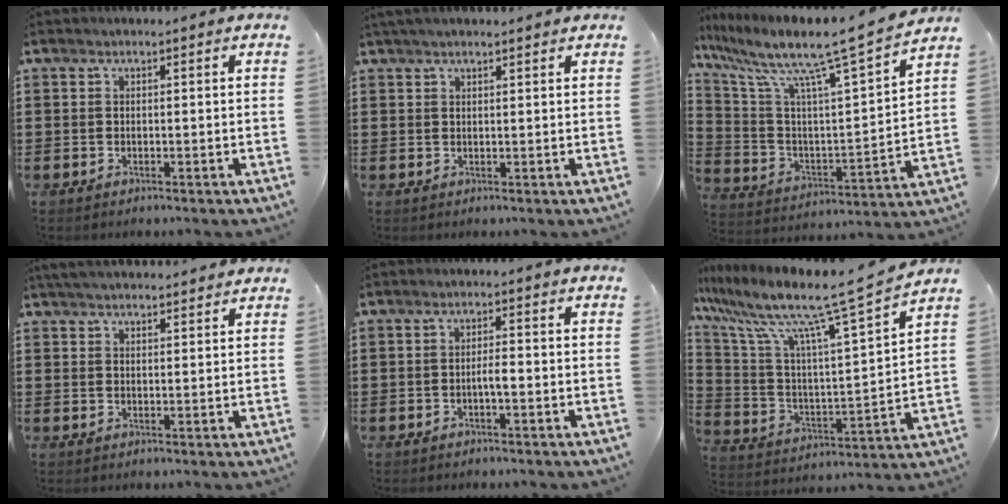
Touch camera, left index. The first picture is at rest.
{"total": 1.6, "force": [1.4, 0.1, 0.6], "torque": [-0.015, 0.002, 0.028]}
{"total": 10.7, "force": [8.7, 0.3, 6.2], "torque": [-0.147, -0.071, 0.132]}
{"total": 3.2, "force": [3.1, 0.0, 0.4], "torque": [-0.016, -0.004, 0.060]}
{"total": 2.0, "force": [-0.7, 0.2, 1.8], "torque": [-0.035, 0.002, -0.013]}
{"total": 12.6, "force": [9.9, 0.2, 7.9], "torque": [-0.179, -0.071, 0.153]}